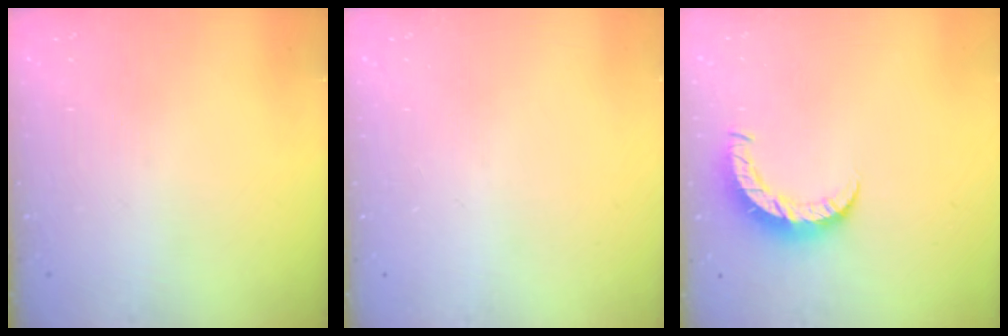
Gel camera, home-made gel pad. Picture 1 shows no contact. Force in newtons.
{"total": 0.0}
{"total": 7.5, "press": 7.4, "slide": 0.4}